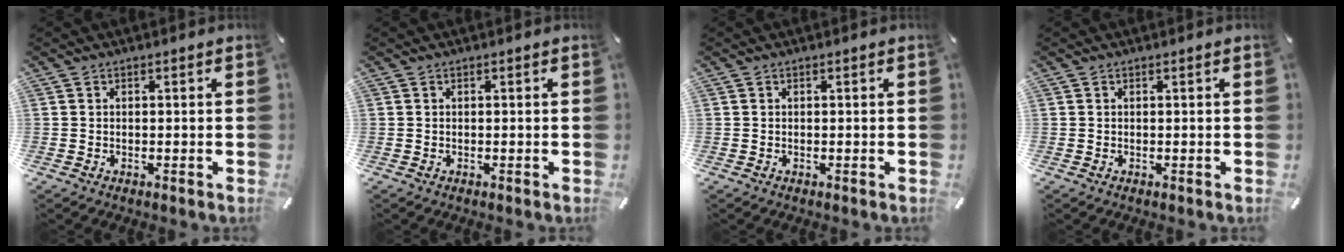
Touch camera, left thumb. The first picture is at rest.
{"total": 0.0}
{"total": 0.0}
{"total": 0.0}